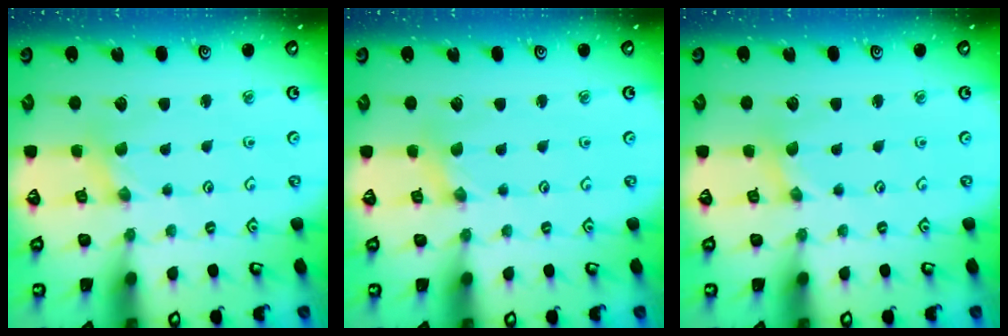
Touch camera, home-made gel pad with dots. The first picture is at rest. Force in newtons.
{"total": 0.0}
{"total": 0.0}